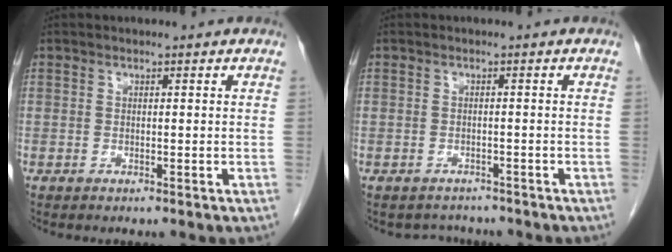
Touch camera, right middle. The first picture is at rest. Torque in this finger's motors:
{"motor_torque": [-0.41, -0.46, -0.15, -0.05]}